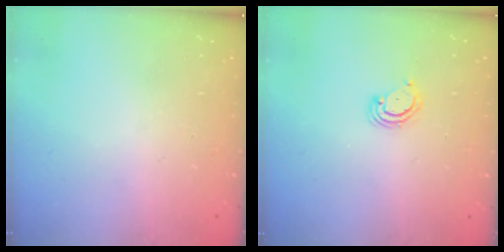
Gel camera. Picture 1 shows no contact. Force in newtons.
{"total": 2.9, "press": 2.9, "slide": 0.3}